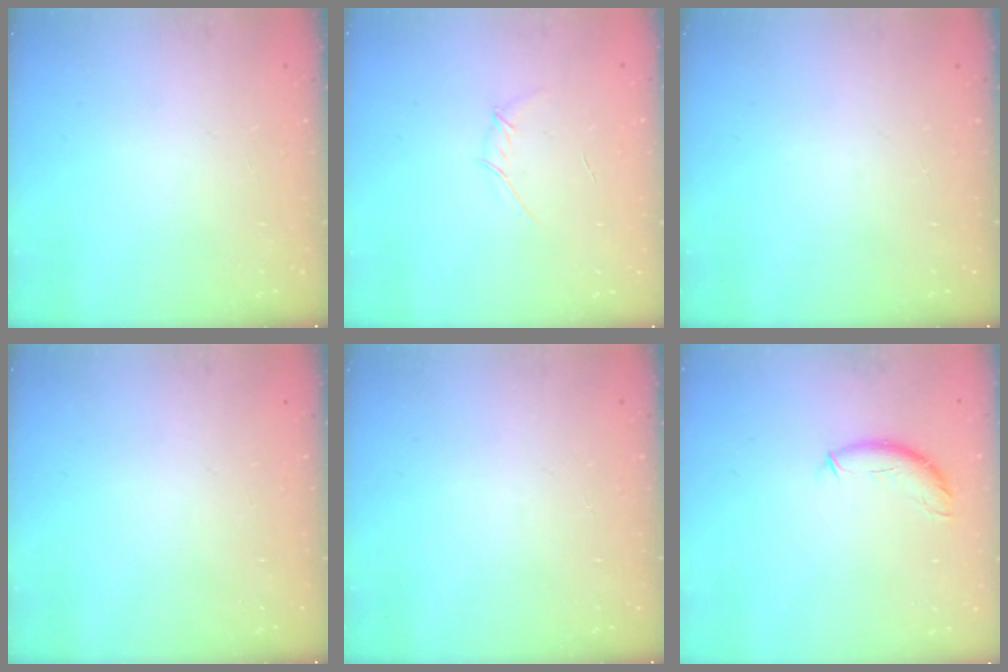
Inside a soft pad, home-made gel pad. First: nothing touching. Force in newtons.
{"total": 3.0, "press": 2.9, "slide": 0.6}
{"total": 0.0}
{"total": 0.0}
{"total": 0.0}
{"total": 8.3, "press": 8.3, "slide": 0.4}